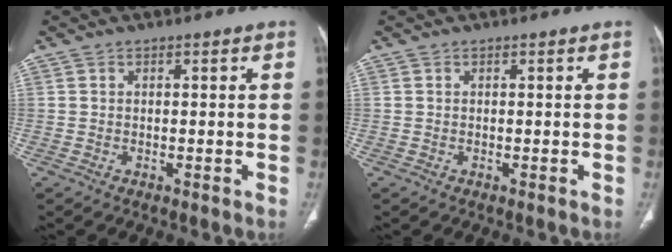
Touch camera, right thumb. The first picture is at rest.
{"total": 0.0}